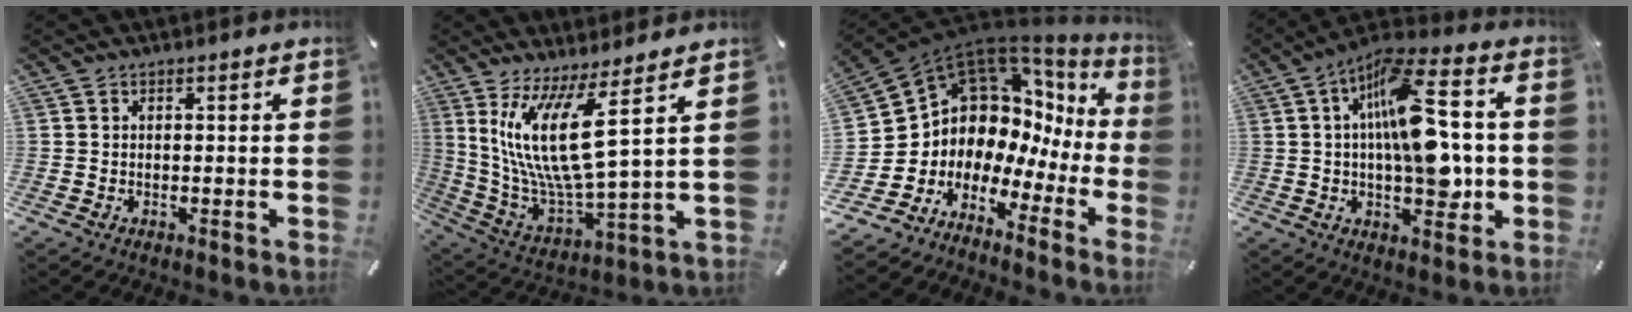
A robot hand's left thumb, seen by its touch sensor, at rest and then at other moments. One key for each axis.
{"total": 16.9, "fx": 5.9, "fy": 4.0, "fz": 15.4, "tx": -0.341, "ty": -0.037, "tz": 0.089}
{"total": 7.0, "fx": 3.8, "fy": 5.9, "fz": 0.2, "tx": -0.029, "ty": -0.085, "tz": 0.075}
{"total": 18.3, "fx": 1.3, "fy": 9.0, "fz": 15.9, "tx": -0.251, "ty": -0.003, "tz": 0.021}